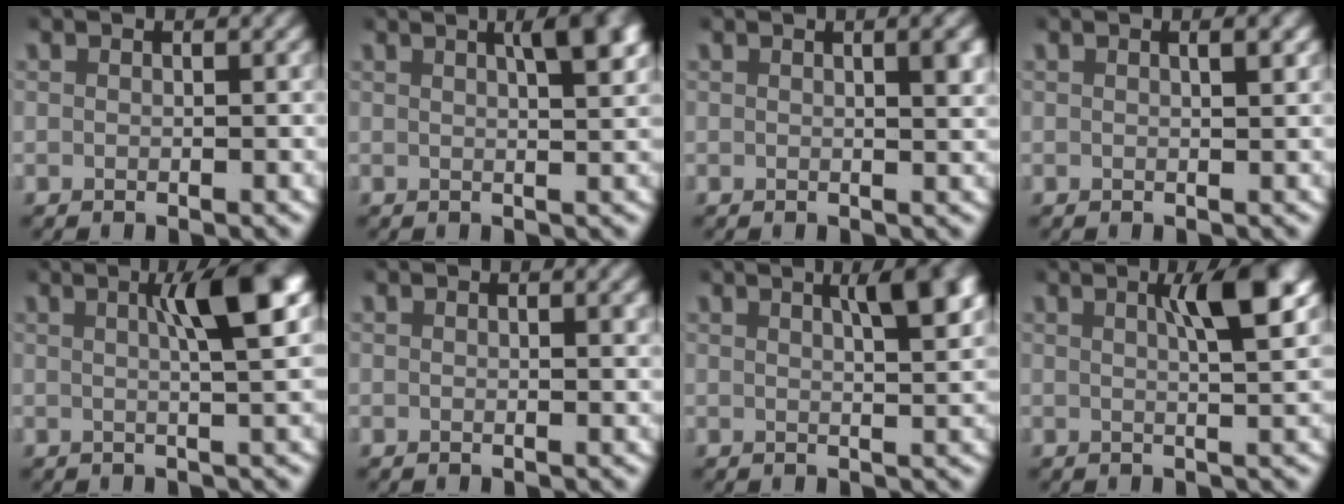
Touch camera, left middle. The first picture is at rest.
{"total": 5.9, "force": [2.4, 2.0, 5.0], "torque": [-0.061, 0.015, 0.031]}
{"total": 2.0, "force": [0.7, 0.1, 1.8], "torque": [-0.021, 0.002, 0.011]}
{"total": 1.0, "force": [0.5, 0.0, 0.9], "torque": [-0.013, 0.002, 0.009]}
{"total": 5.7, "force": [1.5, 0.9, 5.4], "torque": [-0.079, 0.012, 0.017]}
{"total": 0.6, "force": [0.3, -0.2, 0.4], "torque": [-0.002, 0.000, 0.005]}
{"total": 5.4, "force": [2.3, 1.4, 4.7], "torque": [-0.062, 0.008, 0.034]}
{"total": 4.7, "force": [1.6, 0.7, 4.4], "torque": [-0.067, 0.006, 0.023]}